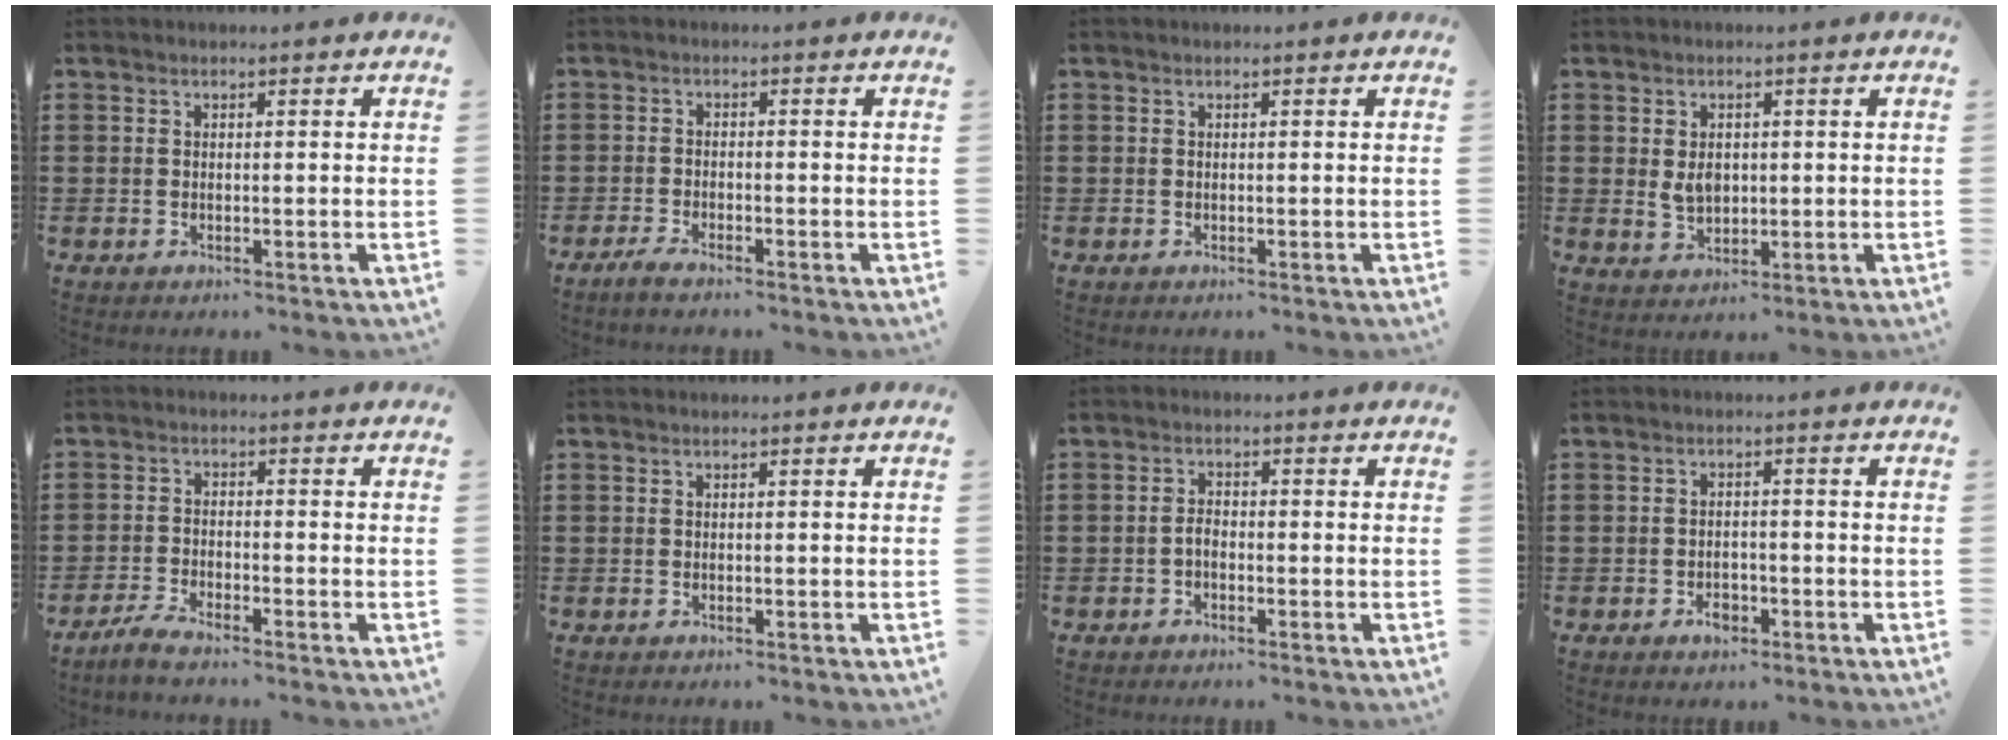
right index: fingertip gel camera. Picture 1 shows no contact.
{"total": 1.5, "force": [-1.3, -0.2, 0.6], "torque": [-0.018, -0.001, -0.026]}
{"total": 0.0}
{"total": 3.5, "force": [0.4, 2.3, 2.7], "torque": [-0.051, 0.002, 0.006]}
{"total": 2.5, "force": [-2.4, -0.4, 0.8], "torque": [-0.028, -0.001, -0.052]}
{"total": 0.0}
{"total": 1.6, "force": [-0.5, 0.8, 1.2], "torque": [-0.032, 0.000, -0.013]}
{"total": 2.5, "force": [-1.3, 1.5, 1.6], "torque": [-0.029, 0.003, -0.026]}